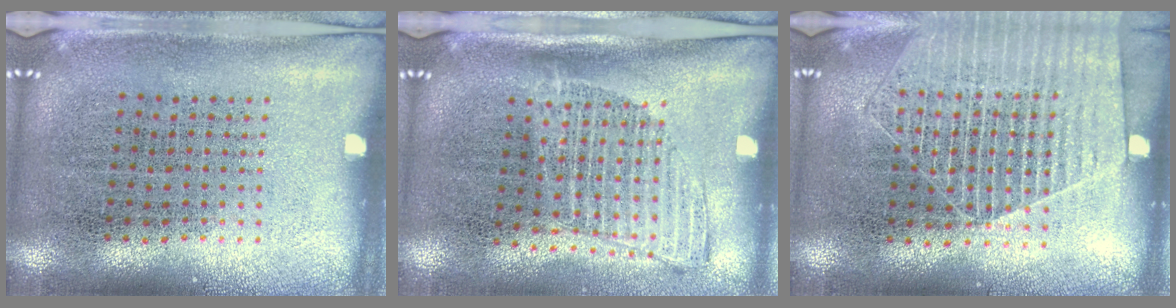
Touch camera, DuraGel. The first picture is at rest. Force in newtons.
{"total": 1.3, "press": 1.1, "slide": 0.7}
{"total": 1.8, "press": 1.6, "slide": 0.7}